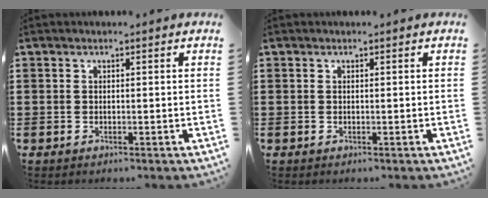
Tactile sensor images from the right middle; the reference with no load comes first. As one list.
[{"total": 0.0}]